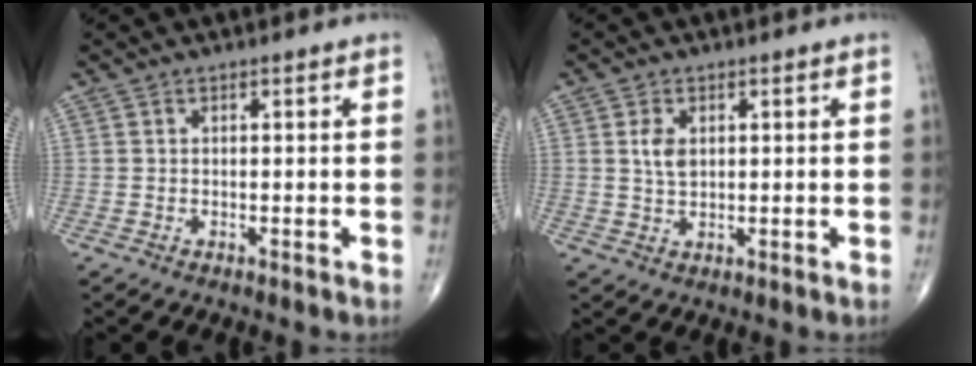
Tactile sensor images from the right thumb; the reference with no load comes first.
{"total": 3.6, "force": [0.9, 2.2, 2.7], "torque": [-0.046, -0.004, 0.020]}